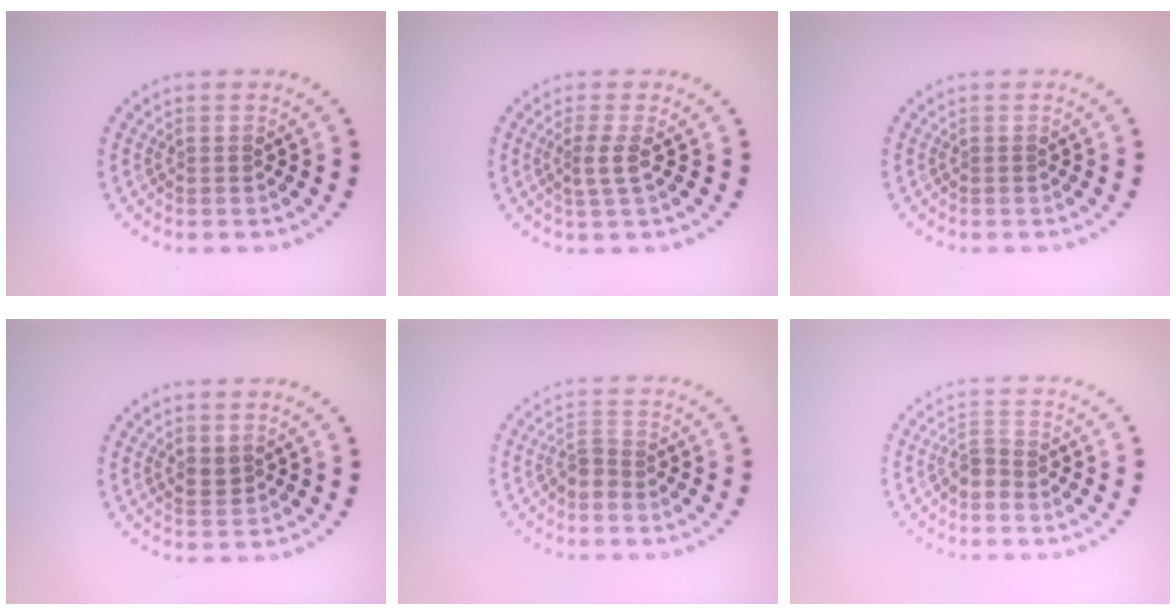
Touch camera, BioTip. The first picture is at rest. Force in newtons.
{"total": 1.7, "press": 1.1, "slide": 1.3}
{"total": 0.0}
{"total": 1.4, "press": 1.3, "slide": 0.5}
{"total": 1.7, "press": 1.2, "slide": 1.1}
{"total": 1.7, "press": 1.2, "slide": 1.1}